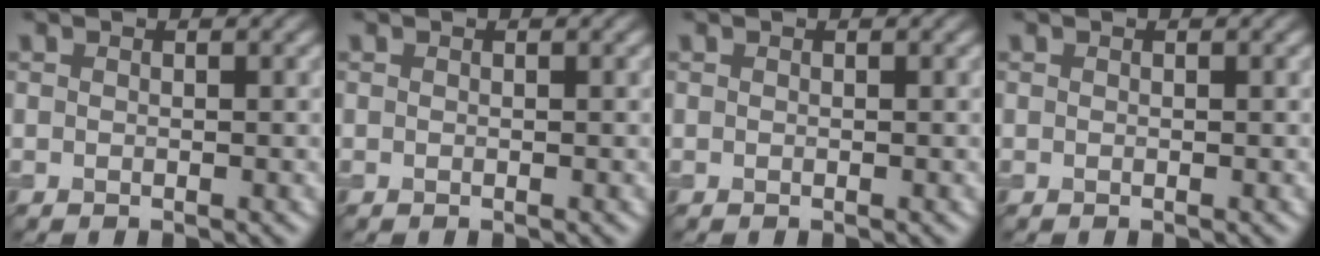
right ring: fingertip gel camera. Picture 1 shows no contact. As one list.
[{"total": 0.0}, {"total": 0.0}, {"total": 0.0}]